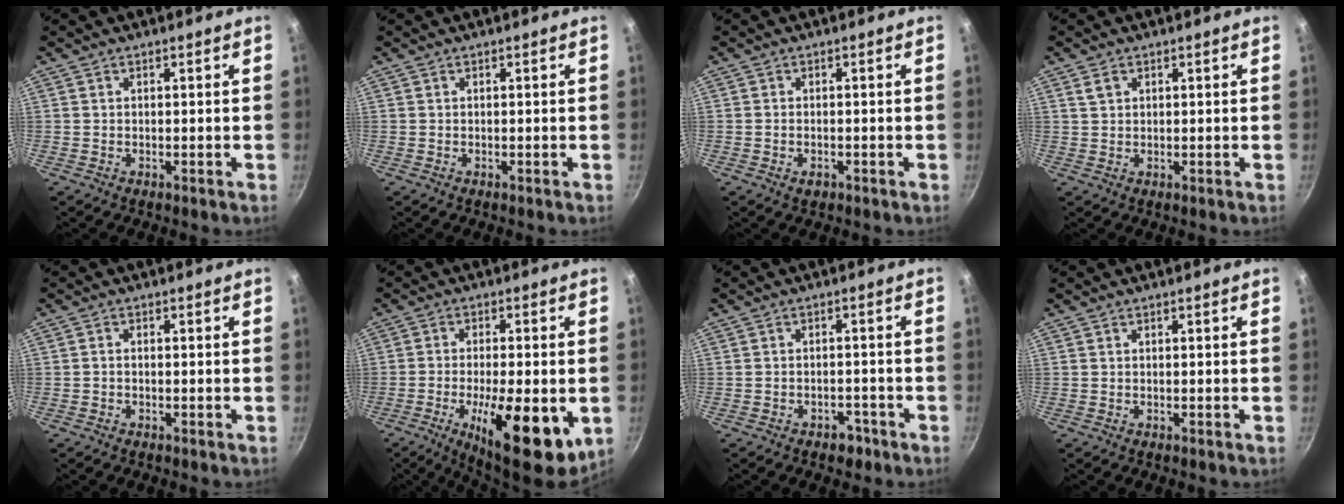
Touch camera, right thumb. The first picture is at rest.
{"total": 0.0}
{"total": 1.5, "force": [-0.8, 0.9, 1.0], "torque": [-0.017, 0.005, -0.010]}
{"total": 1.9, "force": [1.0, 1.3, 0.9], "torque": [-0.014, 0.001, 0.022]}
{"total": 0.8, "force": [-0.3, 0.5, 0.5], "torque": [-0.006, 0.001, -0.009]}
{"total": 16.8, "force": [-4.2, 5.7, 15.2], "torque": [-0.215, -0.024, -0.046]}
{"total": 3.1, "force": [-2.1, 1.9, 1.3], "torque": [-0.010, 0.015, -0.027]}
{"total": 0.0}